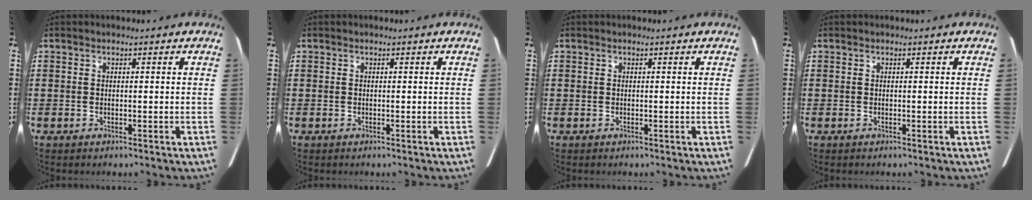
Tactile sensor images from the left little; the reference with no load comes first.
{"total": 0.0}
{"total": 0.0}
{"total": 0.0}